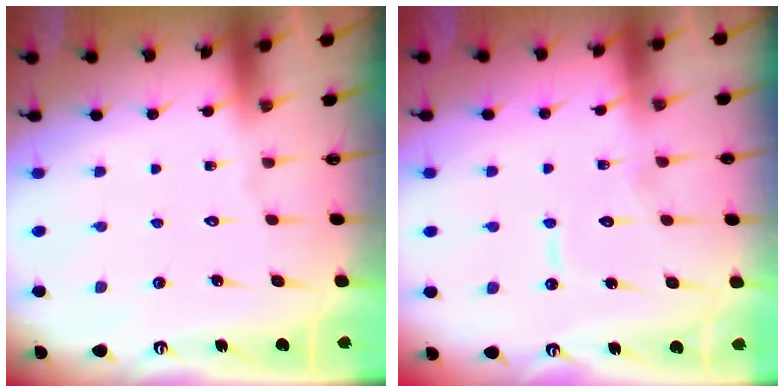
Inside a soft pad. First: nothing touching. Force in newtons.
{"total": 7.4, "press": 7.3, "slide": 0.7}